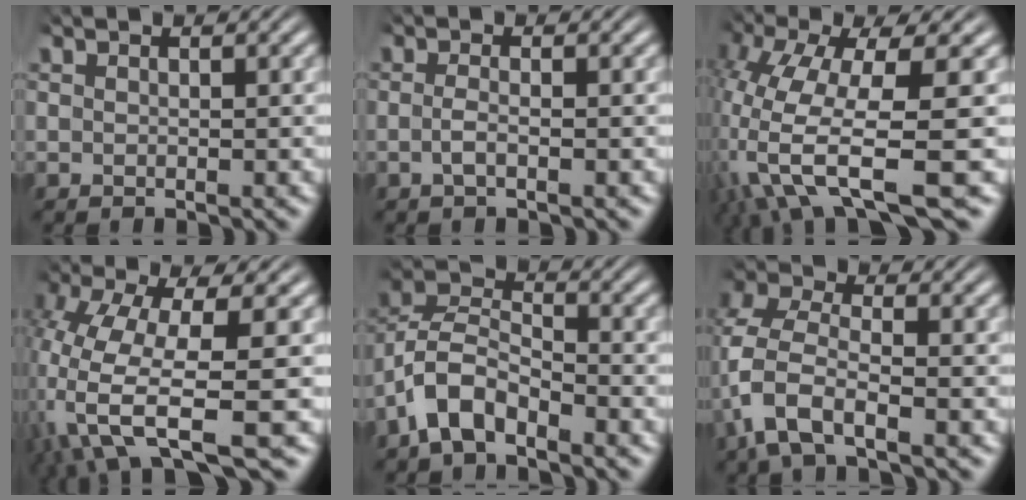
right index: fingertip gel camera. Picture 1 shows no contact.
{"total": 1.3, "force": [-0.8, -0.1, 1.0], "torque": [-0.028, -0.011, -0.010]}
{"total": 10.2, "force": [-4.7, 3.7, 8.2], "torque": [-0.166, -0.048, -0.046]}
{"total": 8.9, "force": [-4.5, 3.0, 7.1], "torque": [-0.152, -0.052, -0.043]}
{"total": 5.3, "force": [-1.7, 4.0, 2.9], "torque": [-0.078, -0.011, -0.036]}
{"total": 6.3, "force": [-1.0, 4.4, 4.4], "torque": [-0.131, -0.028, -0.008]}